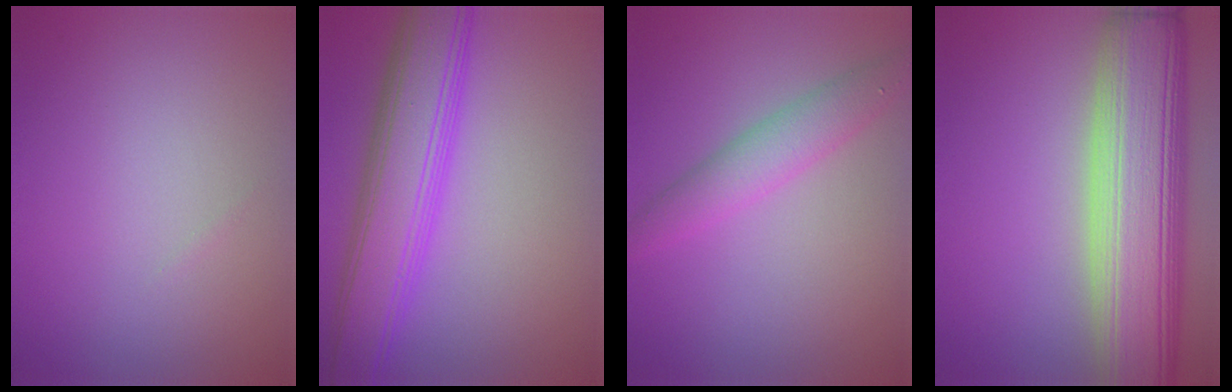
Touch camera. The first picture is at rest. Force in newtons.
{"total": 7.8, "press": 7.8, "slide": 0.1}
{"total": 3.0, "press": 3.0, "slide": 0.1}
{"total": 12.4, "press": 12.4, "slide": 0.8}